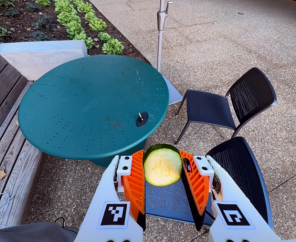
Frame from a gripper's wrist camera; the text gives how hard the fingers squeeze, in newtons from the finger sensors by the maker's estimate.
{"total": 14.4, "left": 14.6, "right": 14.1}